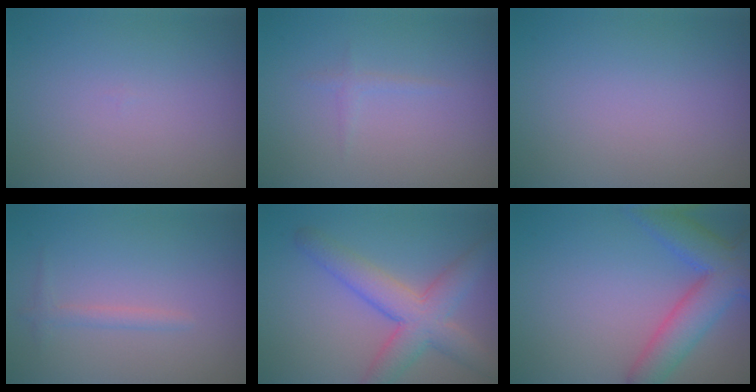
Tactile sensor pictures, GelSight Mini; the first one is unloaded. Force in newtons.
{"total": 0.7, "press": 0.7, "slide": 0.0}
{"total": 0.0}
{"total": 1.1, "press": 1.1, "slide": 0.1}
{"total": 5.7, "press": 5.7, "slide": 0.1}
{"total": 6.7, "press": 6.7, "slide": 0.4}